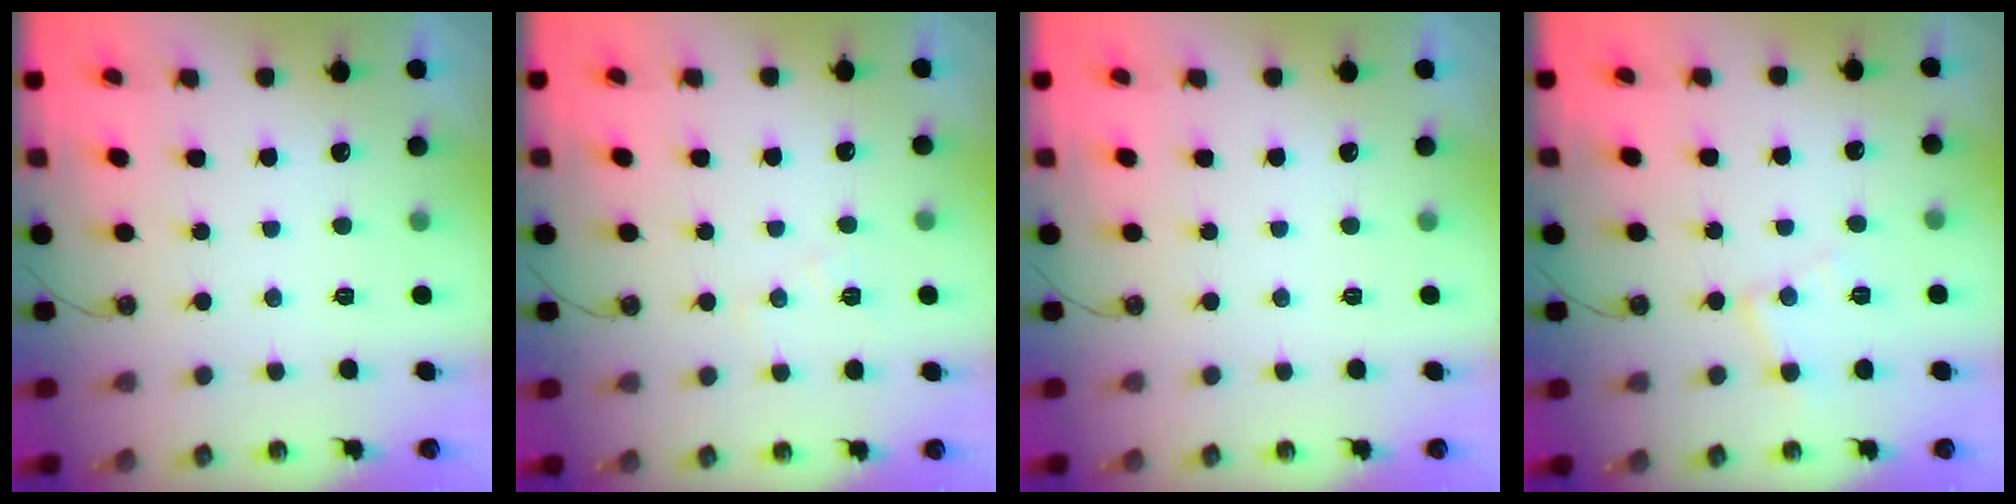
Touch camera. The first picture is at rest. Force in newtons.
{"total": 7.7, "press": 7.6, "slide": 0.7}
{"total": 0.0}
{"total": 7.9, "press": 7.9, "slide": 0.6}